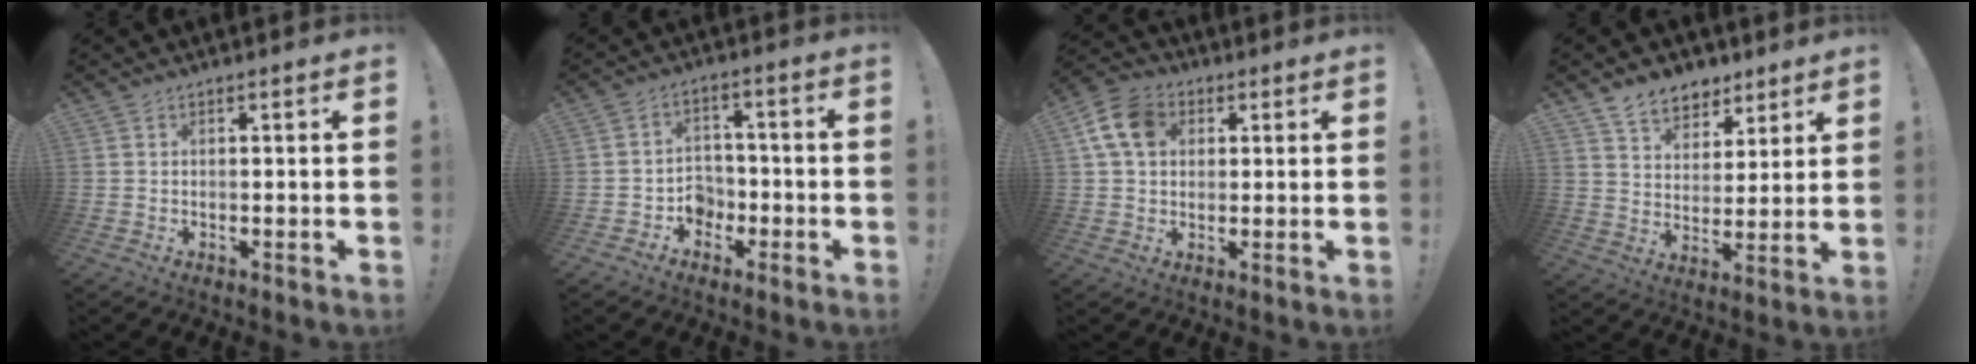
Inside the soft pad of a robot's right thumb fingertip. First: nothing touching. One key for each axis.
{"total": 5.5, "fx": -2.3, "fy": 4.7, "fz": 1.6, "tx": -0.040, "ty": 0.012, "tz": -0.039}
{"total": 11.0, "fx": 3.2, "fy": 8.1, "fz": 6.7, "tx": -0.118, "ty": 0.007, "tz": 0.065}
{"total": 9.7, "fx": 7.2, "fy": 6.0, "fz": 2.3, "tx": -0.035, "ty": -0.051, "tz": 0.141}